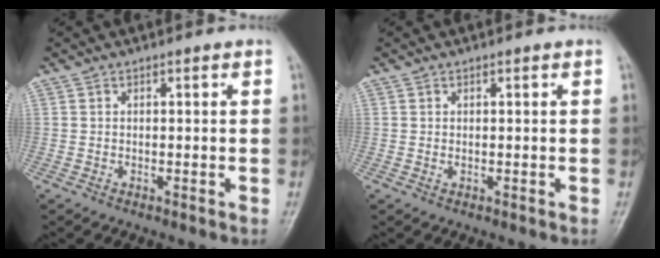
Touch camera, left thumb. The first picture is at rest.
{"total": 0.6, "force": [0.2, 0.3, 0.5], "torque": [-0.008, 0.001, 0.005]}